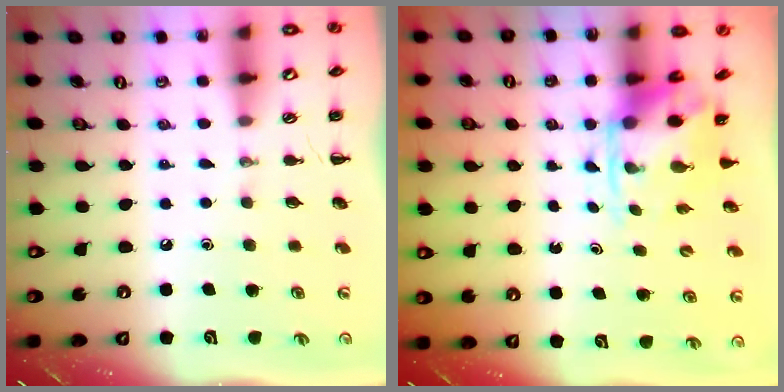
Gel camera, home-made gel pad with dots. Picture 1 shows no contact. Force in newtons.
{"total": 3.8, "press": 3.7, "slide": 0.9}